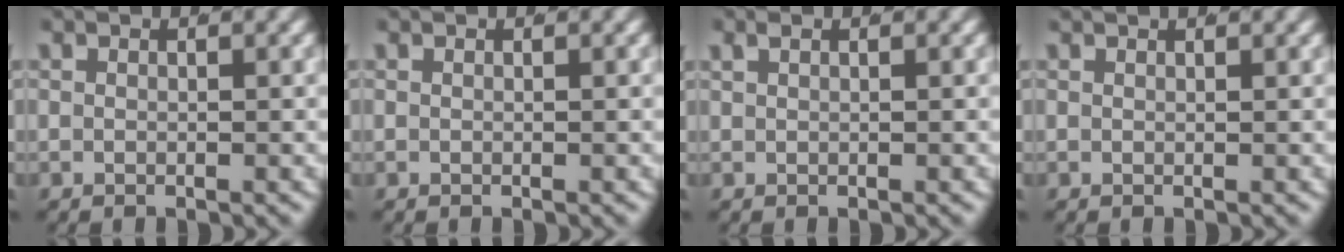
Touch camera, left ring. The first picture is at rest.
{"total": 0.0}
{"total": 0.6, "force": [0.4, -0.3, 0.3], "torque": [-0.005, -0.002, 0.013]}
{"total": 0.9, "force": [0.8, -0.3, 0.2], "torque": [0.003, 0.001, 0.012]}